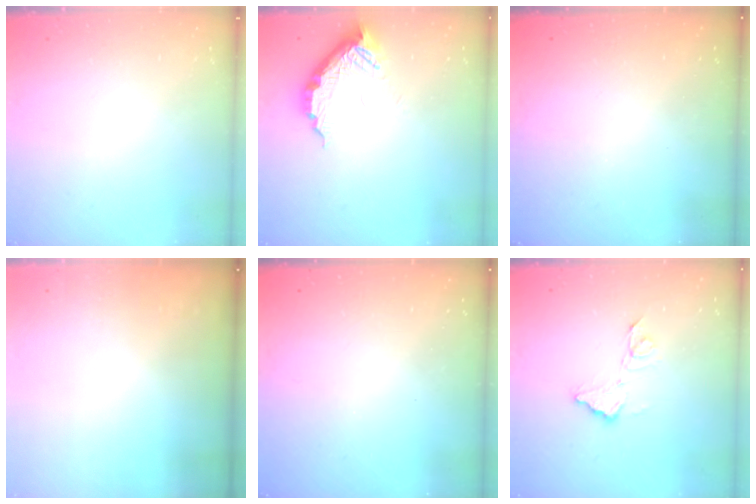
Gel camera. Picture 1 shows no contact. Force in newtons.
{"total": 11.4, "press": 11.4, "slide": 0.6}
{"total": 3.1, "press": 3.1, "slide": 0.1}
{"total": 3.1, "press": 3.0, "slide": 1.0}
{"total": 3.1, "press": 3.1, "slide": 0.1}
{"total": 9.1, "press": 9.0, "slide": 0.6}